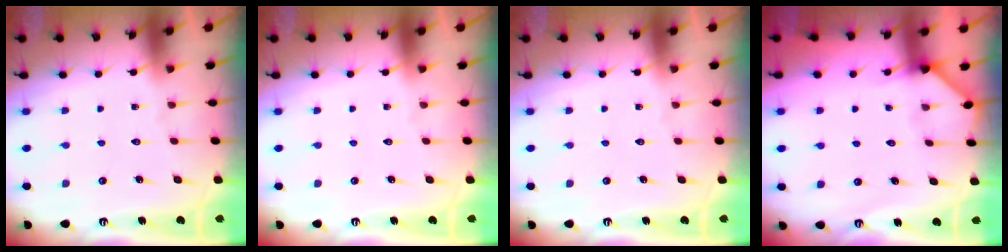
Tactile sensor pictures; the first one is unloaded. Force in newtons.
{"total": 0.0}
{"total": 0.0}
{"total": 2.7, "press": 2.7, "slide": 0.2}